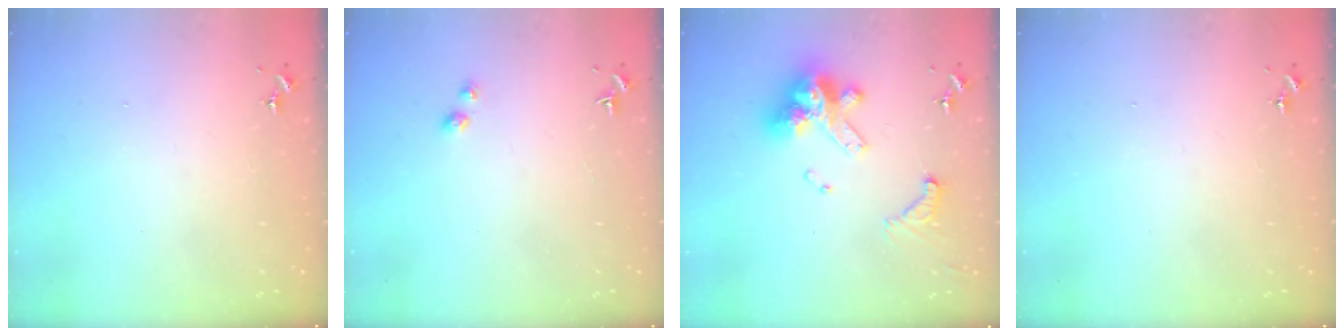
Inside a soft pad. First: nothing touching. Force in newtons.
{"total": 3.0, "press": 3.0, "slide": 0.5}
{"total": 17.1, "press": 17.0, "slide": 1.9}
{"total": 0.0}